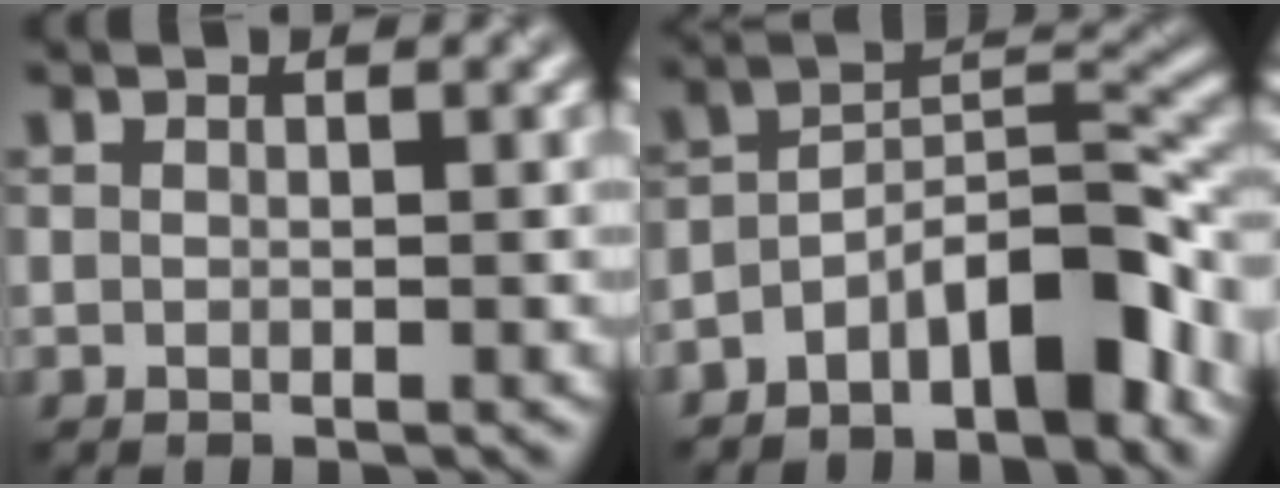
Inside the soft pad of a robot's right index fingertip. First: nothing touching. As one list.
[{"total": 7.1, "force": [-4.5, 2.7, 4.9], "torque": [-0.066, 0.015, -0.086]}]